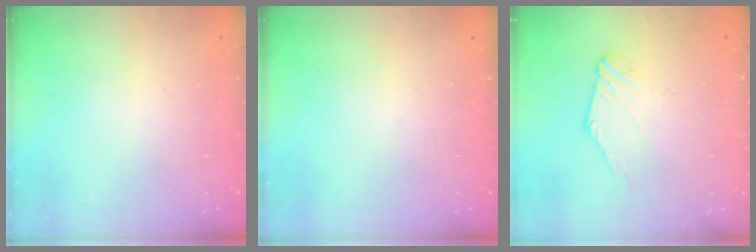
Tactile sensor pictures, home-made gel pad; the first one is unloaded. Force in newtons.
{"total": 0.0}
{"total": 0.7, "press": 0.7, "slide": 0.2}